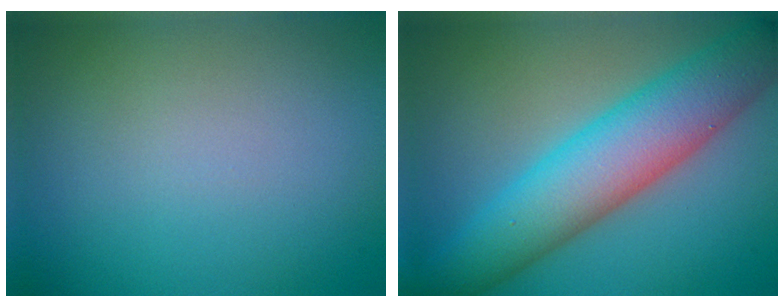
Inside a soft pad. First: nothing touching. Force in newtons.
{"total": 9.0, "press": 9.0, "slide": 0.3}